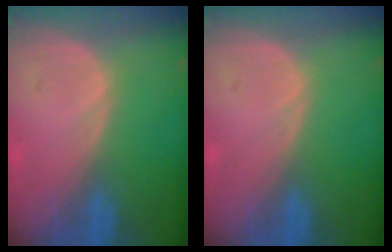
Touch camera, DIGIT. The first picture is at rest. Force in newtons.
{"total": 0.0}